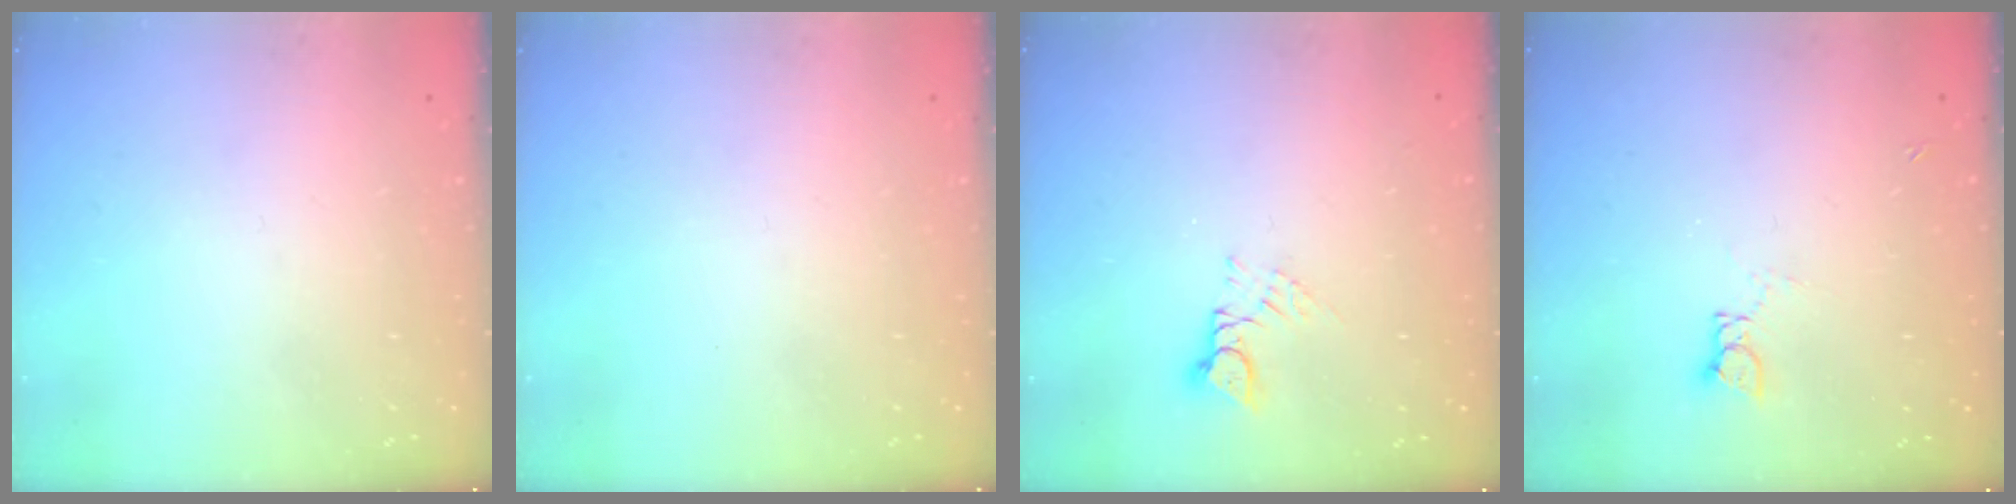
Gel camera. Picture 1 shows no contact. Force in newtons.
{"total": 0.0}
{"total": 4.4, "press": 4.4, "slide": 0.1}
{"total": 3.1, "press": 3.1, "slide": 0.3}